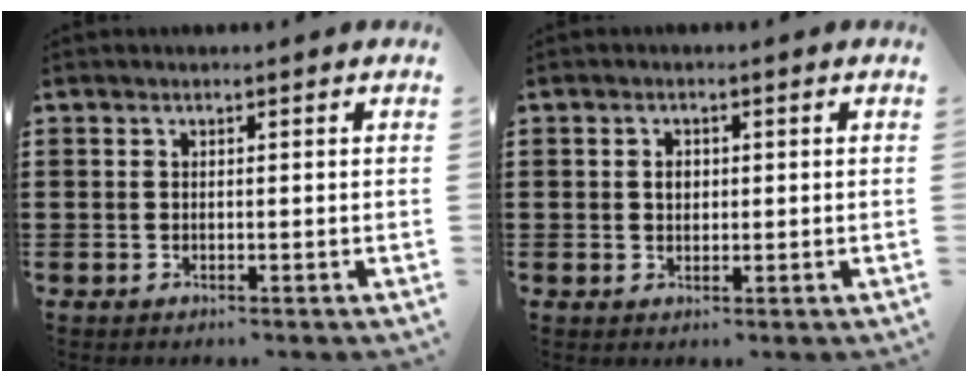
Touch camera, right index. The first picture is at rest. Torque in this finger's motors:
{"motor_torque": [0.25, 0.24, 0.20, 0.03]}